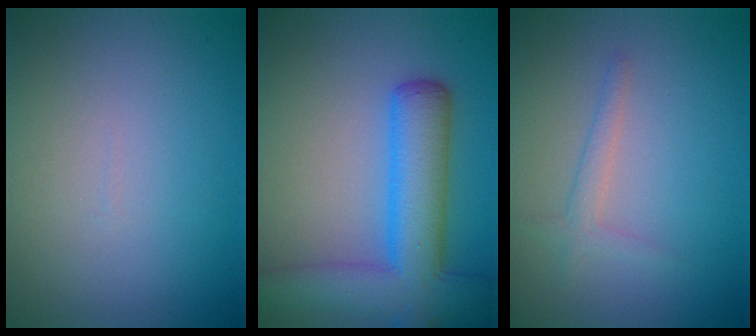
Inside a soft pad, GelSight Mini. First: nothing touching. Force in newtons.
{"total": 7.9, "press": 7.9, "slide": 0.4}
{"total": 1.5, "press": 1.5, "slide": 0.1}